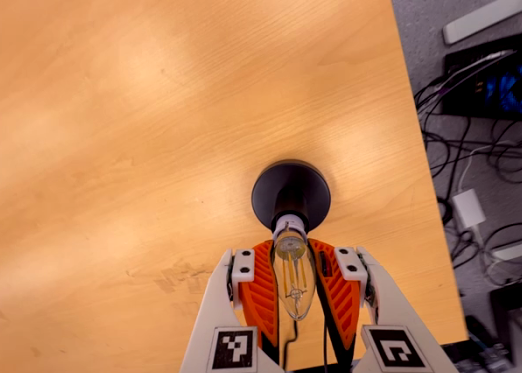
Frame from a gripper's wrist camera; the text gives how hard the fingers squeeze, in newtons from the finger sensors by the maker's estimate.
{"total": 18.0, "left": 17.9, "right": 18.1}